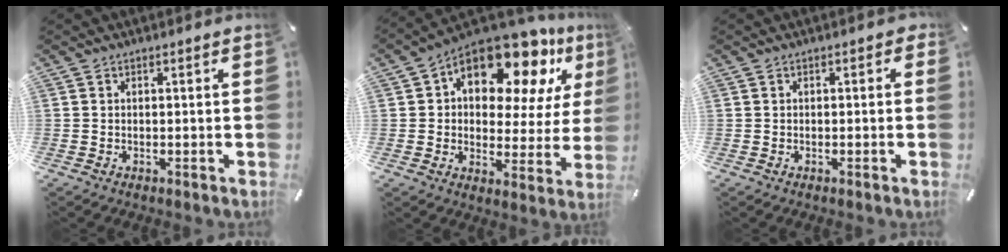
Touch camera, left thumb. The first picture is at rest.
{"total": 16.7, "force": [10.4, 8.6, 9.8], "torque": [-0.157, -0.078, 0.180]}
{"total": 0.9, "force": [-0.4, 0.7, 0.3], "torque": [-0.004, 0.003, -0.009]}